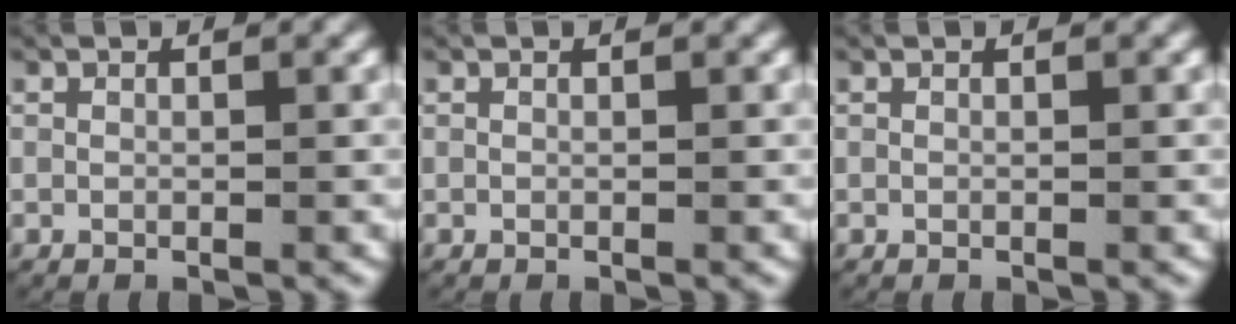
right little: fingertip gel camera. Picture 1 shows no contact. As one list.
[{"total": 0.0}, {"total": 0.0}]